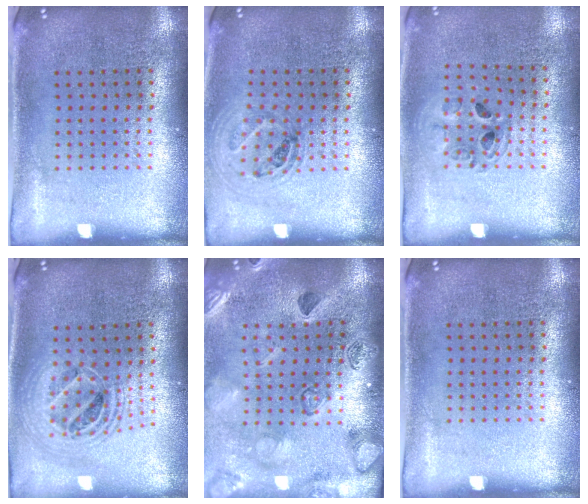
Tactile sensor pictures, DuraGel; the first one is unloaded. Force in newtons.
{"total": 1.0, "press": 1.0, "slide": 0.2}
{"total": 1.0, "press": 1.0, "slide": 0.1}
{"total": 2.0, "press": 1.6, "slide": 1.2}
{"total": 2.3, "press": 2.3, "slide": 0.2}
{"total": 0.0}